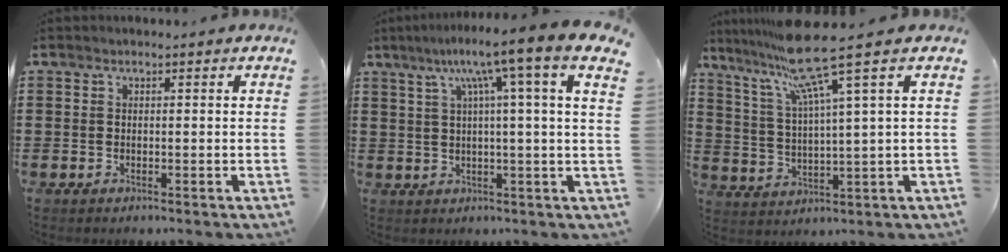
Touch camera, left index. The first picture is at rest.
{"total": 8.6, "force": [4.1, -1.0, 7.4], "torque": [-0.149, -0.013, 0.056]}
{"total": 10.8, "force": [7.5, -0.4, 7.7], "torque": [-0.183, -0.034, 0.120]}